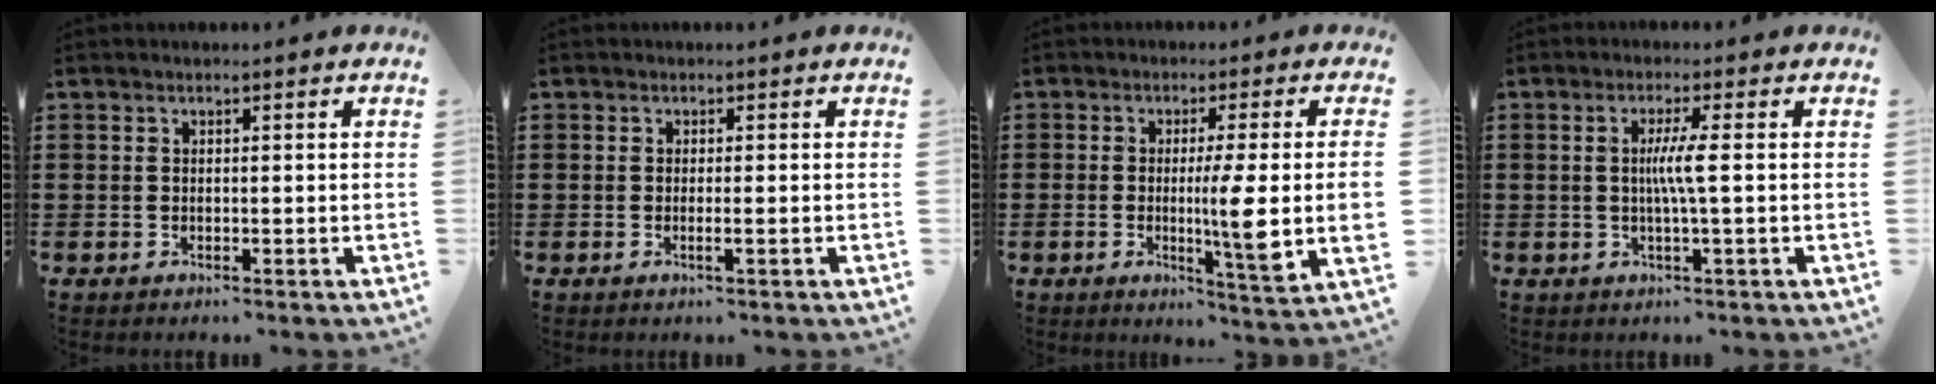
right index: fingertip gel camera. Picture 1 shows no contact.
{"total": 1.2, "force": [-0.4, -0.1, 1.1], "torque": [-0.019, -0.005, -0.006]}
{"total": 8.7, "force": [-0.3, -0.1, 8.7], "torque": [-0.158, -0.020, -0.014]}
{"total": 3.9, "force": [0.1, -0.4, 3.9], "torque": [-0.073, -0.006, -0.004]}